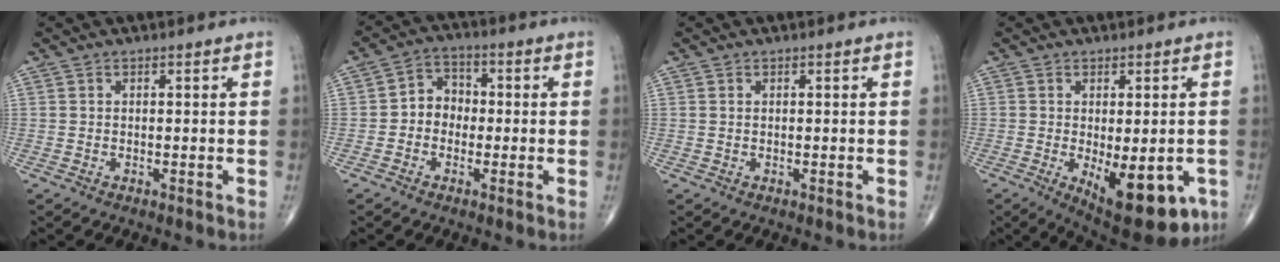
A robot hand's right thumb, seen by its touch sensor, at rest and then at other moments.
{"total": 5.7, "force": [-0.8, 4.8, 3.0], "torque": [-0.021, 0.024, -0.029]}
{"total": 0.0}
{"total": 14.0, "force": [-4.7, 6.0, 11.8], "torque": [-0.145, -0.013, -0.048]}